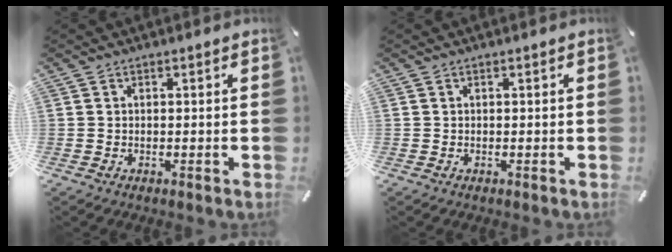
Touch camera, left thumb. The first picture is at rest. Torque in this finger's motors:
{"motor_torque": [0.00, 0.00, 0.00, 0.00, 0.00]}